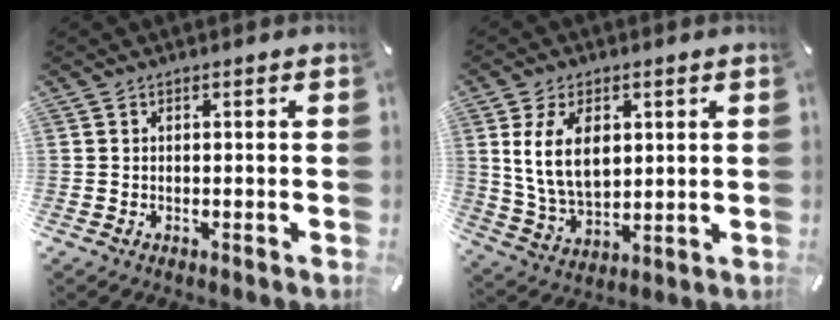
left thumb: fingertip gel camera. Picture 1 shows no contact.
{"total": 11.8, "force": [3.2, 7.5, 8.5], "torque": [-0.189, -0.003, 0.055]}